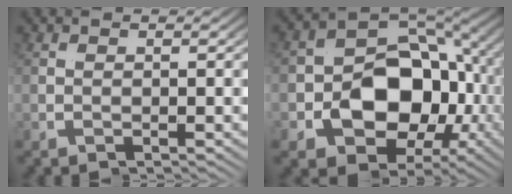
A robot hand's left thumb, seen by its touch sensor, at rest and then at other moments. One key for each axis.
{"total": 13.9, "fx": -1.9, "fy": 8.4, "fz": 10.9, "tx": -0.215, "ty": -0.034, "tz": -0.021}